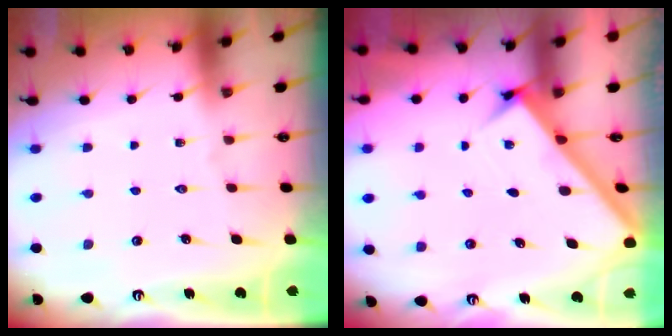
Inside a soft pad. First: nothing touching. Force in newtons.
{"total": 2.4, "press": 2.4, "slide": 0.3}